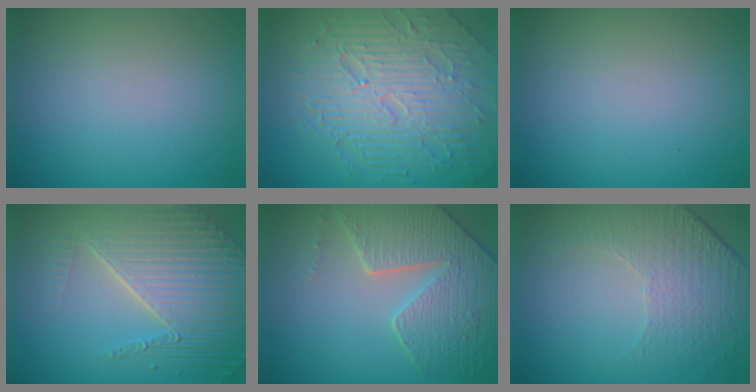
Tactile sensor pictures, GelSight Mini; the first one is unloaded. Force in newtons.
{"total": 9.8, "press": 6.5, "slide": 7.3}
{"total": 0.0}
{"total": 8.8, "press": 5.7, "slide": 6.7}
{"total": 5.6, "press": 5.2, "slide": 2.2}
{"total": 4.7, "press": 3.1, "slide": 3.5}